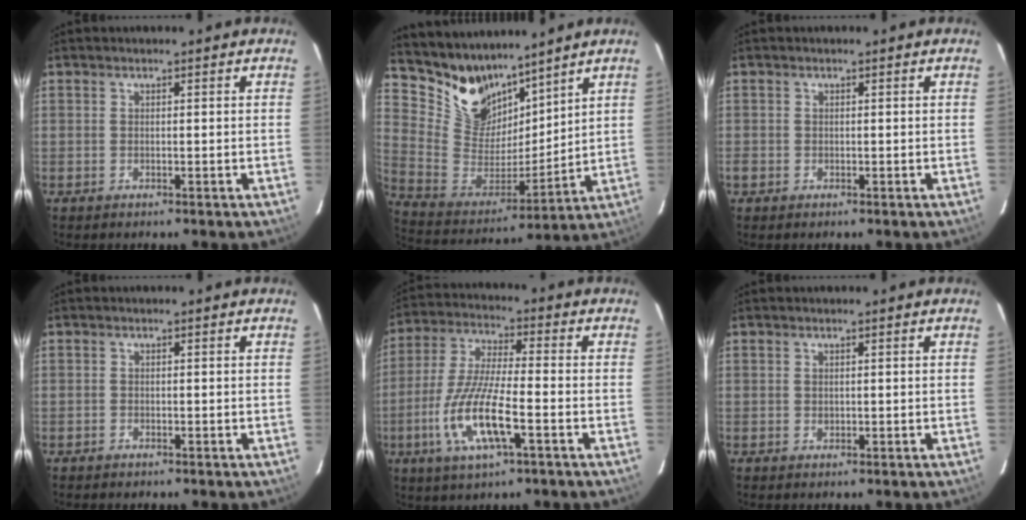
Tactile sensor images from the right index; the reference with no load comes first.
{"total": 15.2, "force": [12.4, 7.6, 4.3], "torque": [-0.113, -0.004, 0.250]}
{"total": 1.1, "force": [-0.4, 1.0, 0.1], "torque": [-0.004, 0.001, -0.008]}
{"total": 0.9, "force": [-0.7, 0.5, 0.0], "torque": [-0.004, 0.003, -0.013]}
{"total": 13.8, "force": [-5.0, 3.3, 12.4], "torque": [-0.264, -0.014, -0.095]}
{"total": 0.6, "force": [0.1, 0.5, 0.2], "torque": [-0.002, 0.002, 0.004]}